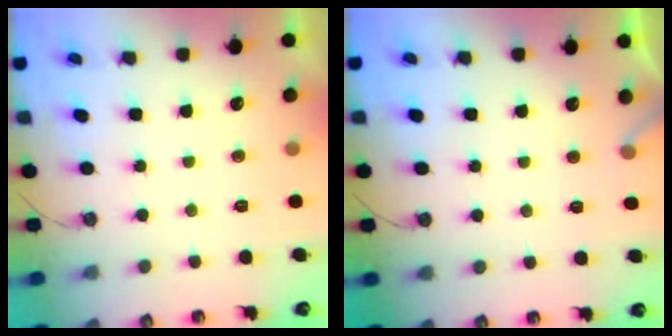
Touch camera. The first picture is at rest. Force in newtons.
{"total": 3.6, "press": 3.5, "slide": 0.4}